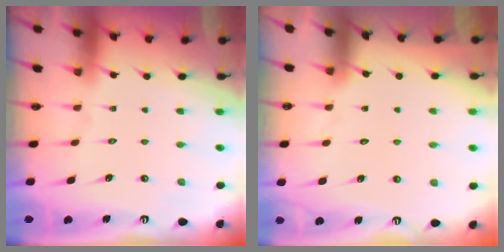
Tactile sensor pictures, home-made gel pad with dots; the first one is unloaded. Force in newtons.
{"total": 2.0, "press": 2.0, "slide": 0.0}